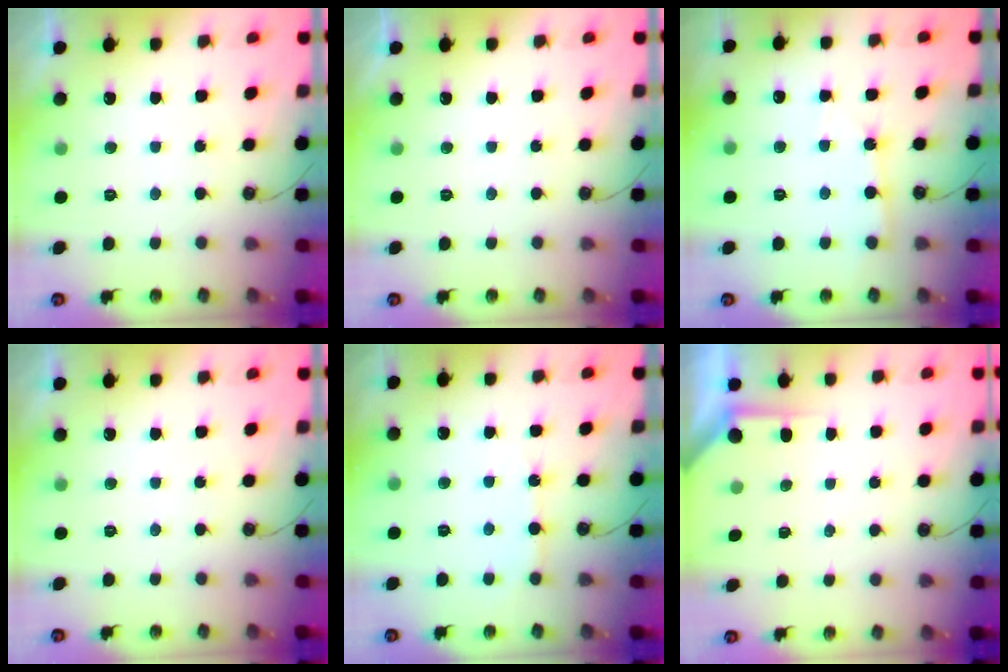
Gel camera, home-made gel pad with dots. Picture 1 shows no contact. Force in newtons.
{"total": 0.0}
{"total": 2.7, "press": 2.7, "slide": 0.3}
{"total": 0.0}
{"total": 5.8, "press": 5.8, "slide": 0.7}
{"total": 1.8, "press": 1.8, "slide": 0.3}